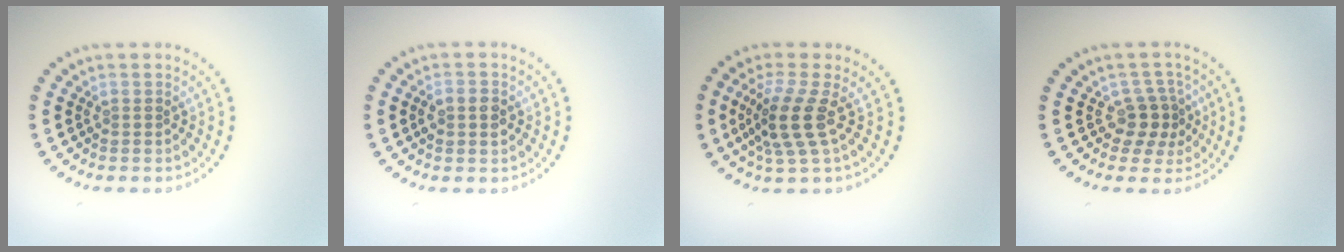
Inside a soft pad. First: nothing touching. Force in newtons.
{"total": 2.6, "press": 2.6, "slide": 0.2}
{"total": 3.8, "press": 2.9, "slide": 2.5}
{"total": 2.8, "press": 2.2, "slide": 1.7}